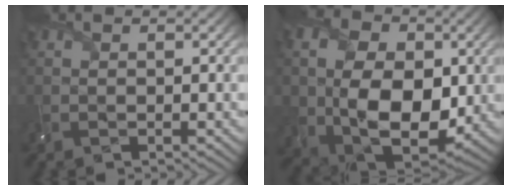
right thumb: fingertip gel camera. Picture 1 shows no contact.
{"total": 14.3, "force": [-0.5, 9.7, 10.5], "torque": [-0.191, -0.020, 0.003]}